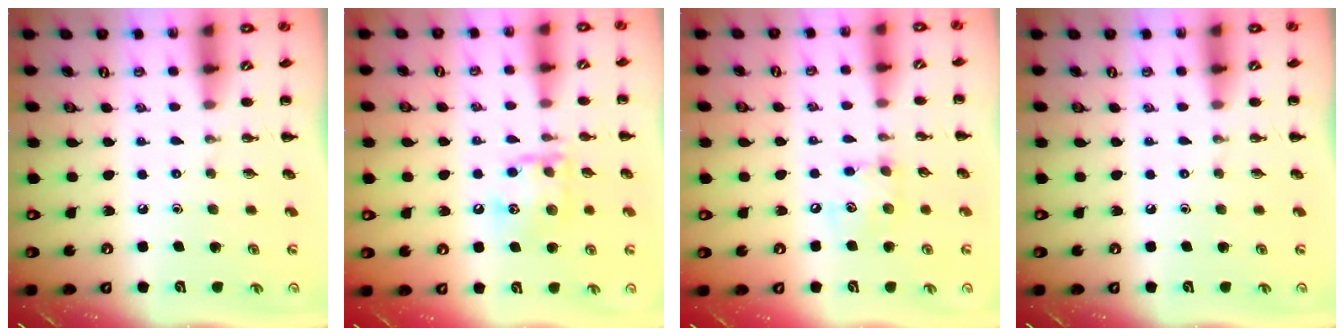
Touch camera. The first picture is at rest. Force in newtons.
{"total": 12.9, "press": 12.8, "slide": 1.4}
{"total": 6.8, "press": 6.8, "slide": 0.6}
{"total": 0.0}